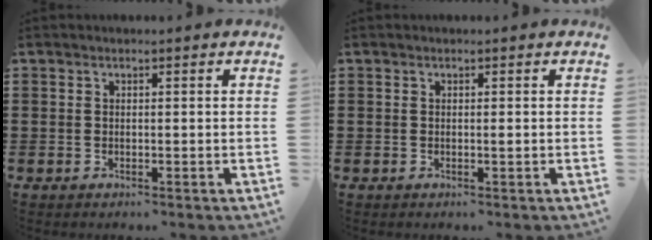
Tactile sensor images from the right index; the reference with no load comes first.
{"total": 0.6, "force": [0.0, 0.1, 0.5], "torque": [-0.010, -0.001, 0.000]}